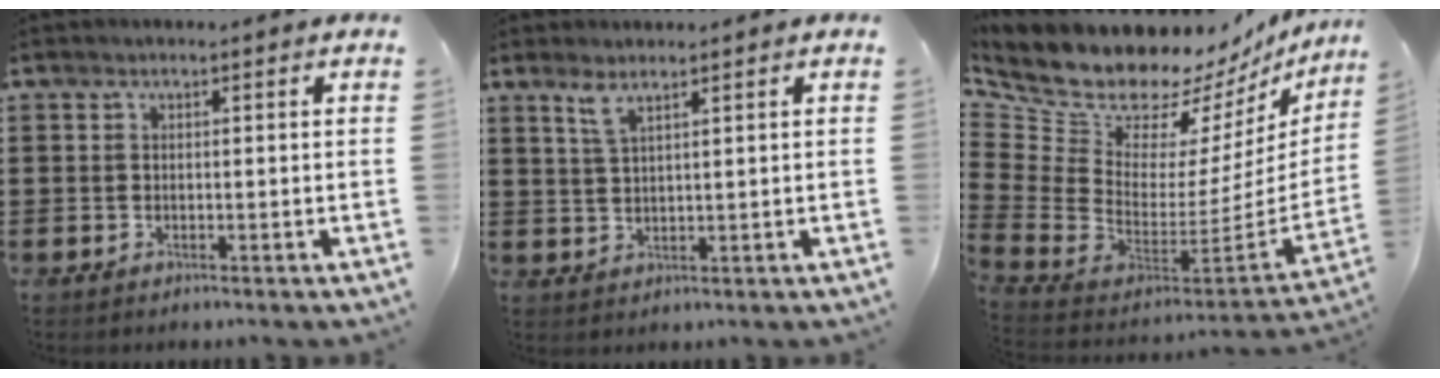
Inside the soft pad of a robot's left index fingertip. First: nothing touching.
{"total": 3.0, "force": [2.2, 0.6, 2.0], "torque": [-0.046, 0.002, 0.041]}
{"total": 11.9, "force": [10.3, 4.8, 3.5], "torque": [-0.137, -0.098, 0.182]}